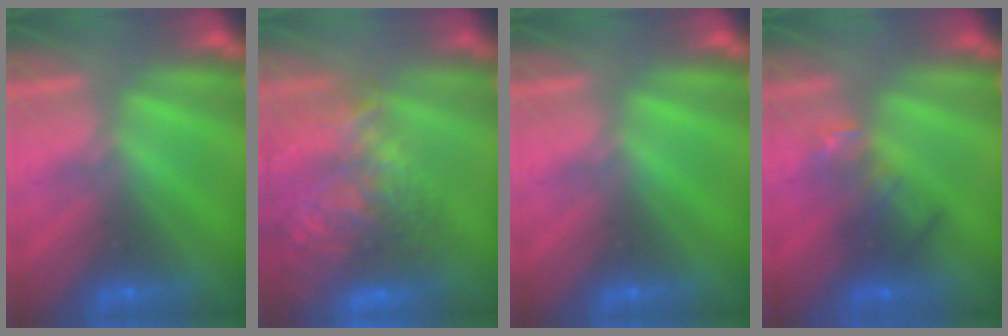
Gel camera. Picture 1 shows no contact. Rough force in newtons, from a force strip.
{"total": 7.7}
{"total": 0.0}
{"total": 2.4}